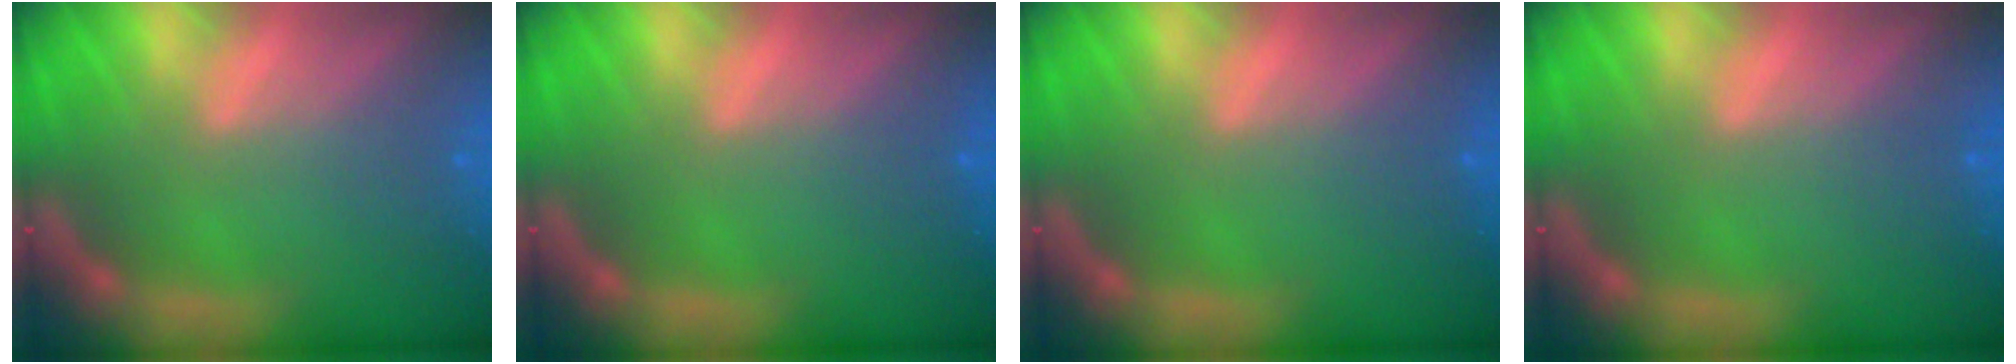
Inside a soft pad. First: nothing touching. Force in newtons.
{"total": 0.0}
{"total": 0.0}
{"total": 0.0}